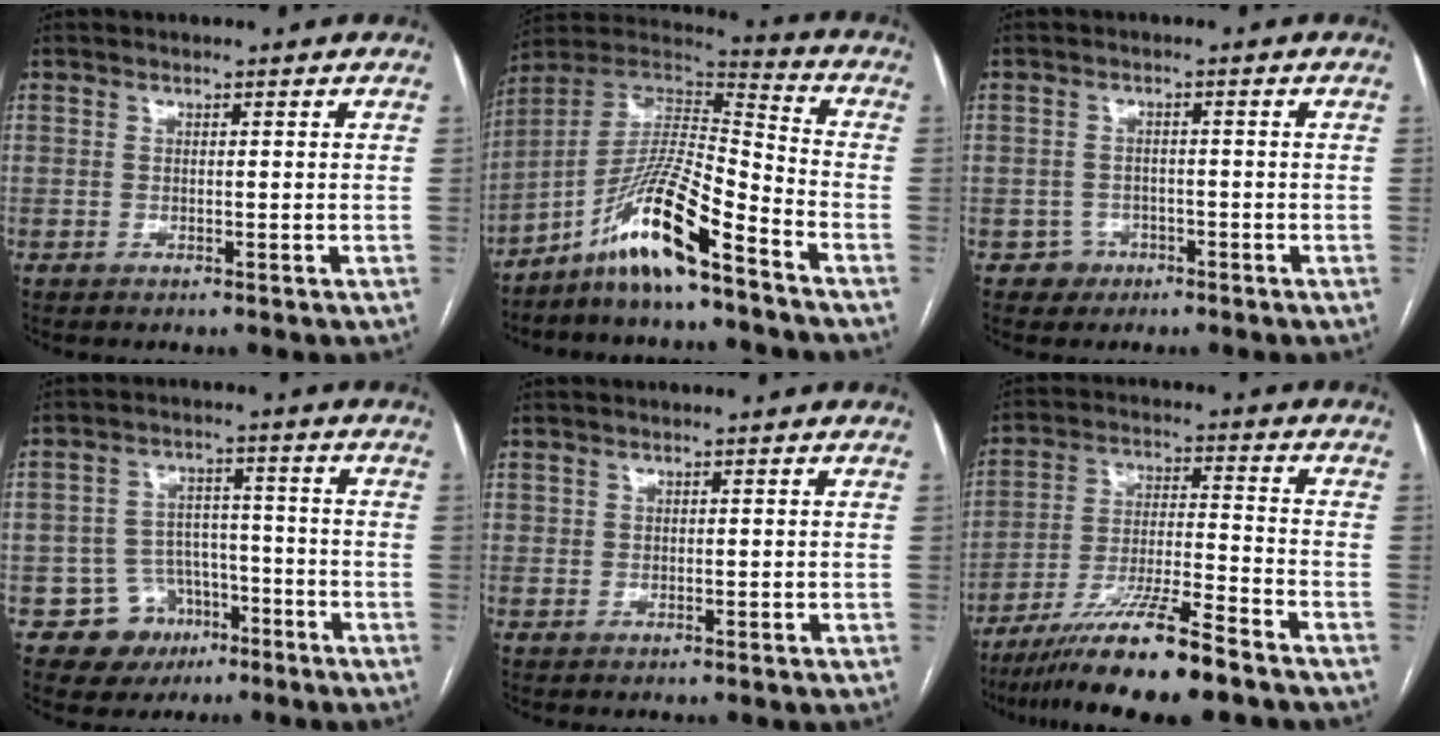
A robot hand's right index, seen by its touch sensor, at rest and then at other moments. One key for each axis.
{"total": 13.7, "fx": -9.0, "fy": 0.9, "fz": 10.2, "tx": -0.198, "ty": 0.008, "tz": -0.167}
{"total": 2.8, "fx": -1.4, "fy": 2.4, "fz": -0.4, "tx": 0.016, "ty": 0.015, "tz": -0.022}
{"total": 7.9, "fx": -3.9, "fy": 6.8, "fz": 0.9, "tx": -0.002, "ty": 0.019, "tz": -0.050}
{"total": 0.8, "fx": 0.3, "fy": 0.7, "fz": 0.2, "tx": 0.000, "ty": 0.003, "tz": 0.007}
{"total": 13.5, "fx": -10.3, "fy": 0.0, "fz": 8.8, "tx": -0.158, "ty": -0.026, "tz": -0.181}